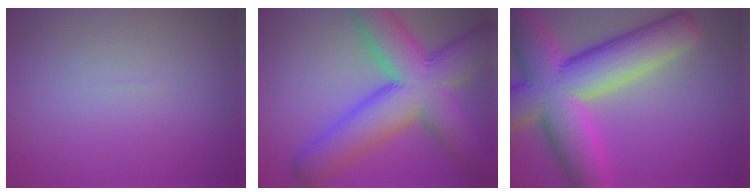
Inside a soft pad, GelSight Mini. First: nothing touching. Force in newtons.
{"total": 12.1, "press": 12.1, "slide": 0.4}
{"total": 14.0, "press": 13.9, "slide": 0.8}